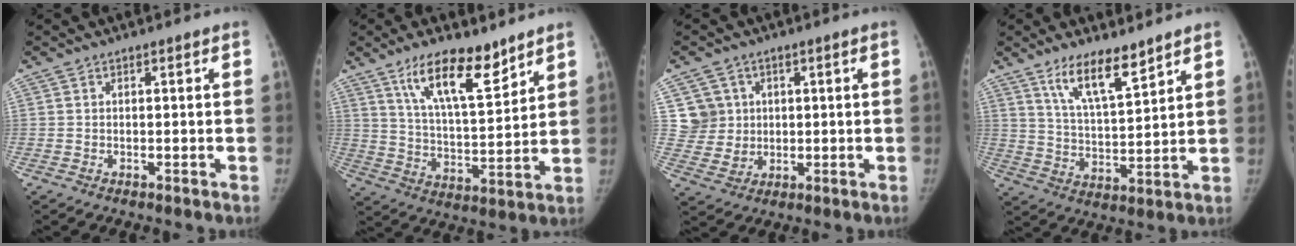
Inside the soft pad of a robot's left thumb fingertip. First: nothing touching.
{"total": 13.6, "force": [9.1, 4.3, 9.1], "torque": [-0.132, -0.057, 0.166]}
{"total": 6.5, "force": [1.7, 6.2, 0.7], "torque": [0.022, -0.009, 0.036]}
{"total": 10.0, "force": [7.1, 2.5, 6.5], "torque": [-0.106, -0.050, 0.138]}